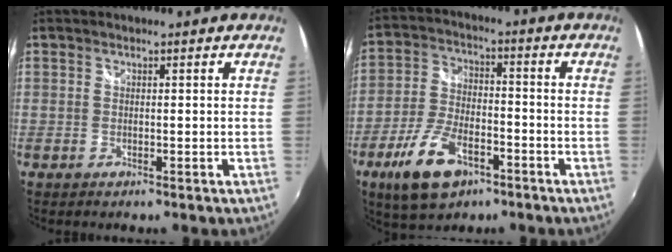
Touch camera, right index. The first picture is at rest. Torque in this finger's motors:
{"motor_torque": [0.89, -0.82, 0.52, 0.07]}